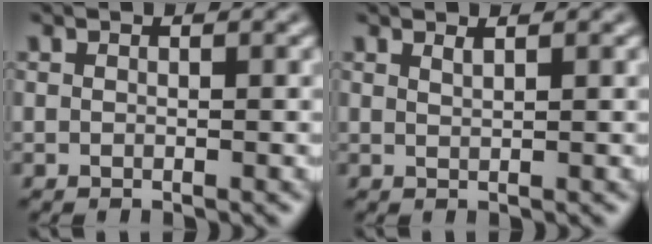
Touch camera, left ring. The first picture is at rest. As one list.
[{"total": 0.9, "force": [0.7, 0.2, 0.5], "torque": [-0.002, -0.001, 0.013]}]